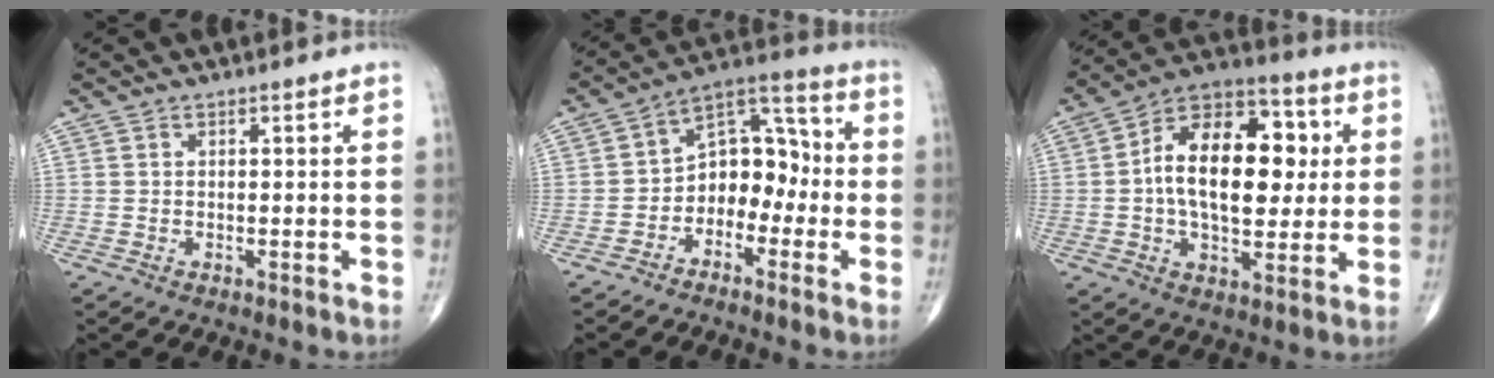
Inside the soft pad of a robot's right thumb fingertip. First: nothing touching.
{"total": 9.0, "force": [-2.4, 6.6, 5.7], "torque": [-0.054, 0.046, -0.057]}
{"total": 20.0, "force": [2.0, 11.4, 16.3], "torque": [-0.232, 0.022, 0.027]}